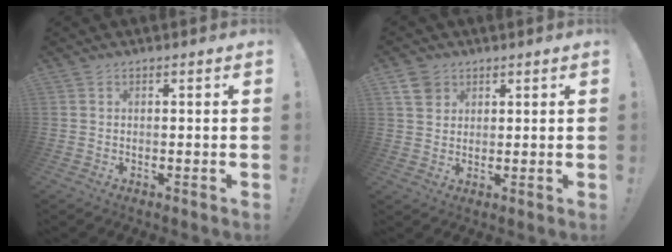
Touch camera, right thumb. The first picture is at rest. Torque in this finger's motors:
{"motor_torque": [0.08, 1.03, 0.36, 0.09, 0.15]}